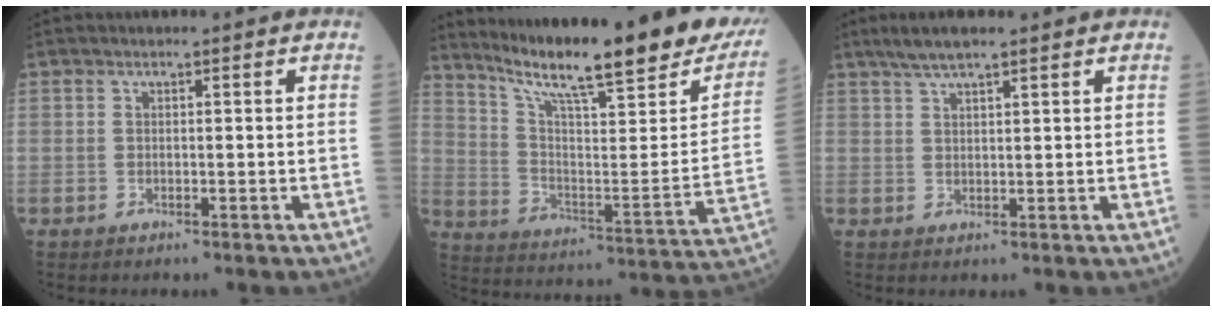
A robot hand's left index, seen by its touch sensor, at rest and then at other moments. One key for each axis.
{"total": 28.2, "fx": 22.3, "fy": 3.2, "fz": 16.9, "tx": -0.271, "ty": -0.063, "tz": 0.307}
{"total": 4.0, "fx": 3.0, "fy": 0.4, "fz": 2.6, "tx": -0.057, "ty": 0.013, "tz": 0.059}